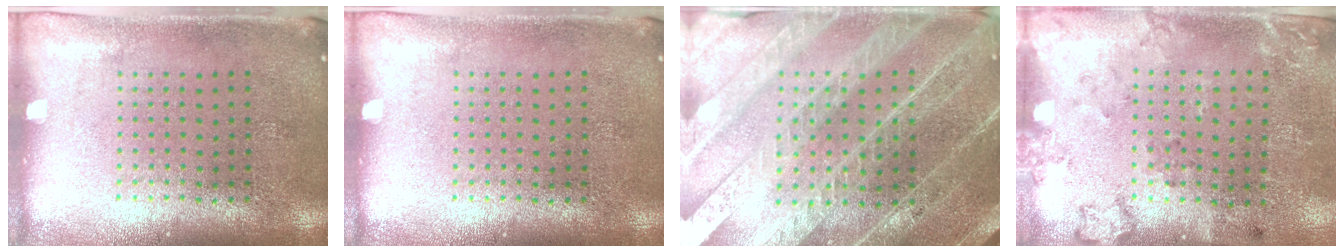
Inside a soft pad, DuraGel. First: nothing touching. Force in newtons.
{"total": 0.0}
{"total": 4.3, "press": 3.8, "slide": 1.9}
{"total": 2.0, "press": 1.4, "slide": 1.5}